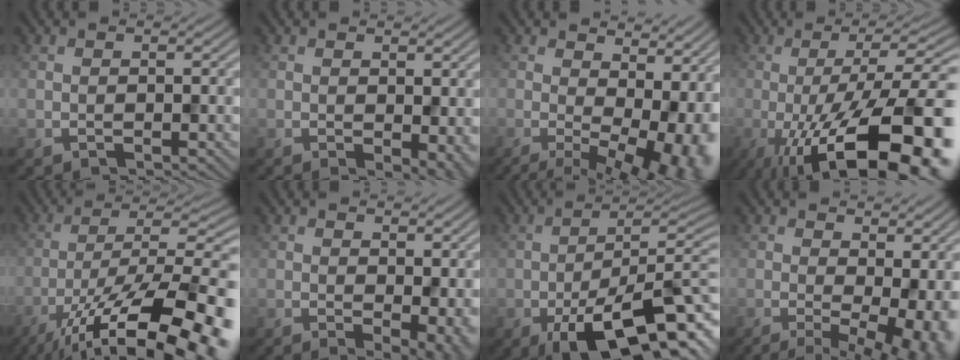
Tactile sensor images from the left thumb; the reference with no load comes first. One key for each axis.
{"total": 2.3, "fx": -0.1, "fy": 1.1, "fz": 2.0, "tx": -0.023, "ty": -0.011, "tz": 0.015}
{"total": 12.1, "fx": -0.1, "fy": 6.0, "fz": 10.5, "tx": -0.113, "ty": -0.005, "tz": 0.035}
{"total": 17.6, "fx": -7.9, "fy": 5.6, "fz": 14.7, "tx": -0.180, "ty": 0.001, "tz": -0.124}
{"total": 17.3, "fx": -10.7, "fy": 5.8, "fz": 12.3, "tx": -0.197, "ty": -0.020, "tz": -0.164}
{"total": 2.9, "fx": 0.2, "fy": 1.2, "fz": 2.6, "tx": -0.038, "ty": -0.012, "tz": 0.018}
{"total": 13.9, "fx": -6.8, "fy": 4.9, "fz": 11.0, "tx": -0.154, "ty": -0.009, "tz": -0.100}
{"total": 8.3, "fx": -0.1, "fy": 3.4, "fz": 7.6, "tx": -0.081, "ty": 0.003, "tz": 0.022}